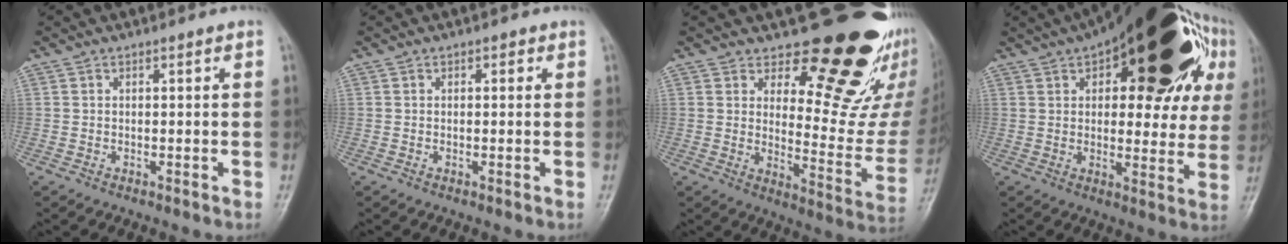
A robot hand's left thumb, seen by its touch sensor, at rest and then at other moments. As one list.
[{"total": 0.8, "force": [0.2, 0.6, 0.5], "torque": [0.002, 0.002, -0.001]}, {"total": 20.9, "force": [14.5, 8.8, 12.3], "torque": [-0.105, -0.125, 0.187]}, {"total": 31.2, "force": [12.9, 13.2, 25.1], "torque": [-0.322, 0.036, 0.181]}]